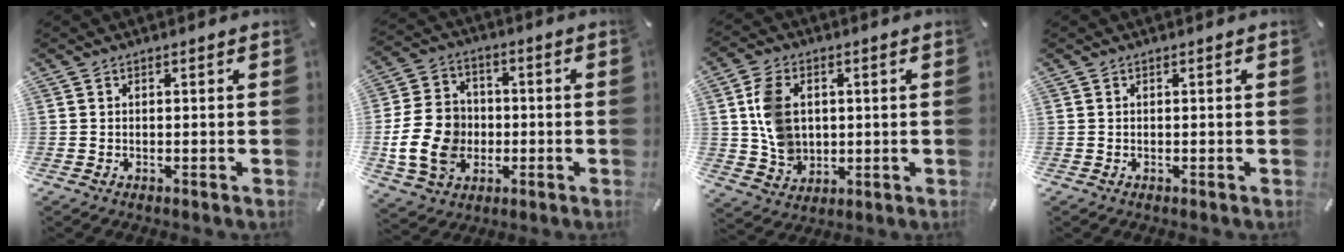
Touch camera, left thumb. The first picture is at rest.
{"total": 14.1, "force": [-2.5, 11.7, 7.3], "torque": [-0.167, 0.020, -0.043]}
{"total": 9.8, "force": [1.6, 7.9, 5.5], "torque": [-0.113, 0.006, 0.030]}
{"total": 0.0}